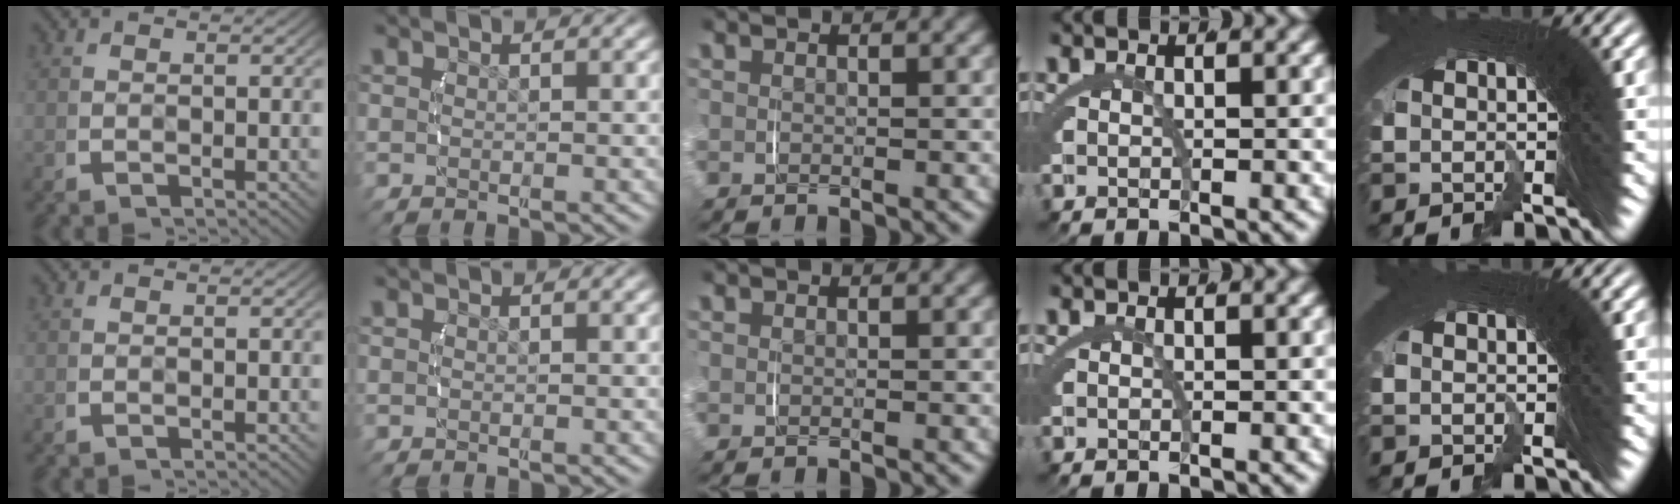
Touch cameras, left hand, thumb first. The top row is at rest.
{}